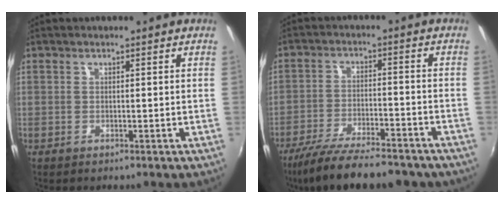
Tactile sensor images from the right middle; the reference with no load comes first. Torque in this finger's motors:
{"motor_torque": [1.09, -1.05, 0.39, 0.16]}